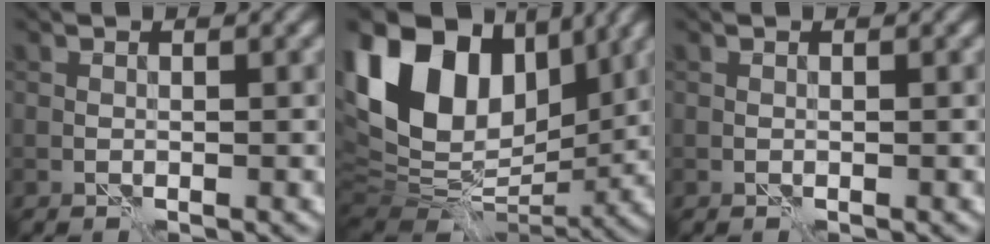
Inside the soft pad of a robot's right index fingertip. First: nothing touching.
{"total": 15.9, "force": [4.9, 10.8, 10.6], "torque": [-0.194, 0.019, 0.090]}
{"total": 0.0}